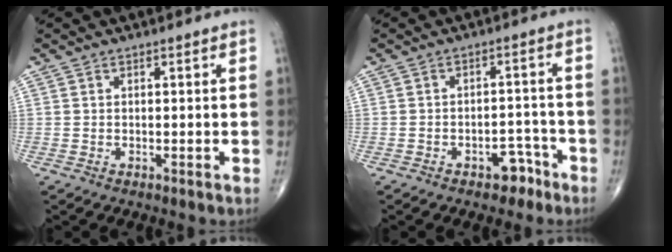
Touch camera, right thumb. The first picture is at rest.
{"total": 4.5, "force": [-3.0, 2.7, 2.0], "torque": [-0.004, 0.033, -0.040]}